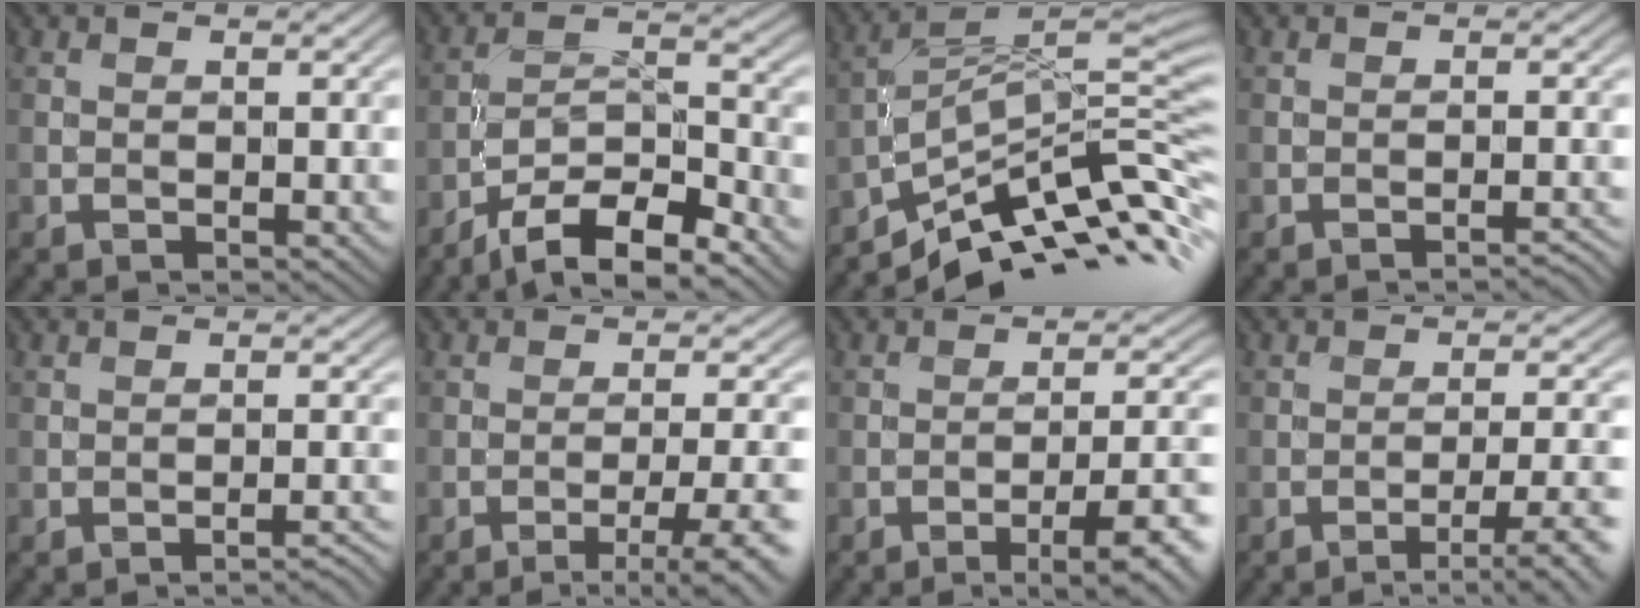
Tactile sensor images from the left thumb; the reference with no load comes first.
{"total": 11.3, "force": [-8.1, 3.4, 7.1], "torque": [-0.124, -0.001, -0.152]}
{"total": 11.1, "force": [-5.5, 3.4, 9.1], "torque": [-0.157, 0.012, -0.096]}
{"total": 1.7, "force": [-1.5, 0.1, 0.8], "torque": [-0.009, 0.004, -0.024]}
{"total": 2.2, "force": [-1.8, 0.2, 1.2], "torque": [-0.015, 0.006, -0.031]}
{"total": 7.4, "force": [-4.1, 1.4, 6.1], "torque": [-0.099, 0.002, -0.051]}
{"total": 8.3, "force": [-4.3, 1.9, 6.8], "torque": [-0.109, 0.004, -0.056]}
{"total": 6.6, "force": [-3.5, 1.5, 5.4], "torque": [-0.087, -0.001, -0.043]}